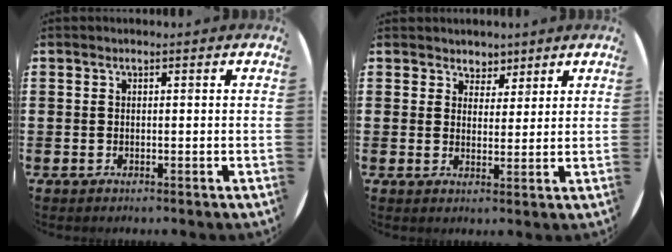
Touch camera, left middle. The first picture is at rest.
{"total": 3.1, "force": [2.6, 1.6, -0.1], "torque": [-0.005, 0.000, 0.050]}